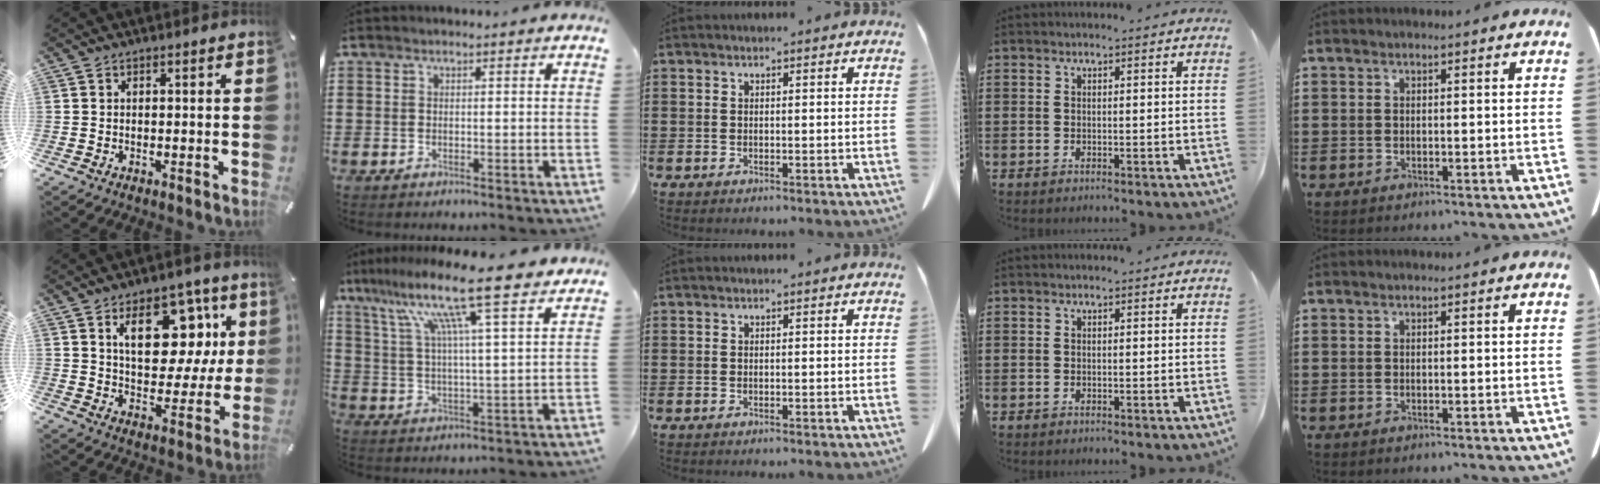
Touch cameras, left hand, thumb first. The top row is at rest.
{"thumb": {"total": 17.5, "force": [7.7, 10.2, 12.0], "torque": [-0.175, -0.025, 0.131]}, "index": {"total": 13.7, "force": [10.2, 0.5, 9.1], "torque": [-0.190, -0.042, 0.165]}}